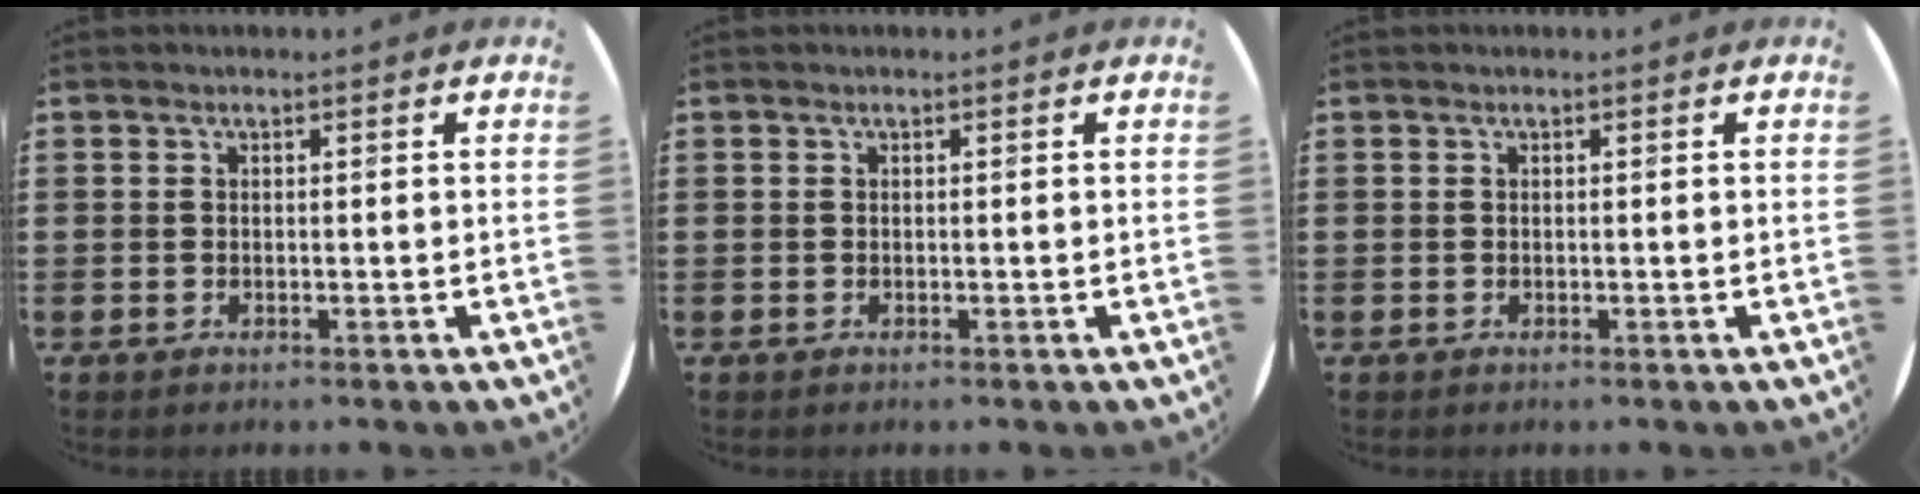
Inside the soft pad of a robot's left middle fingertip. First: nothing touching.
{"total": 0.0}
{"total": 0.0}